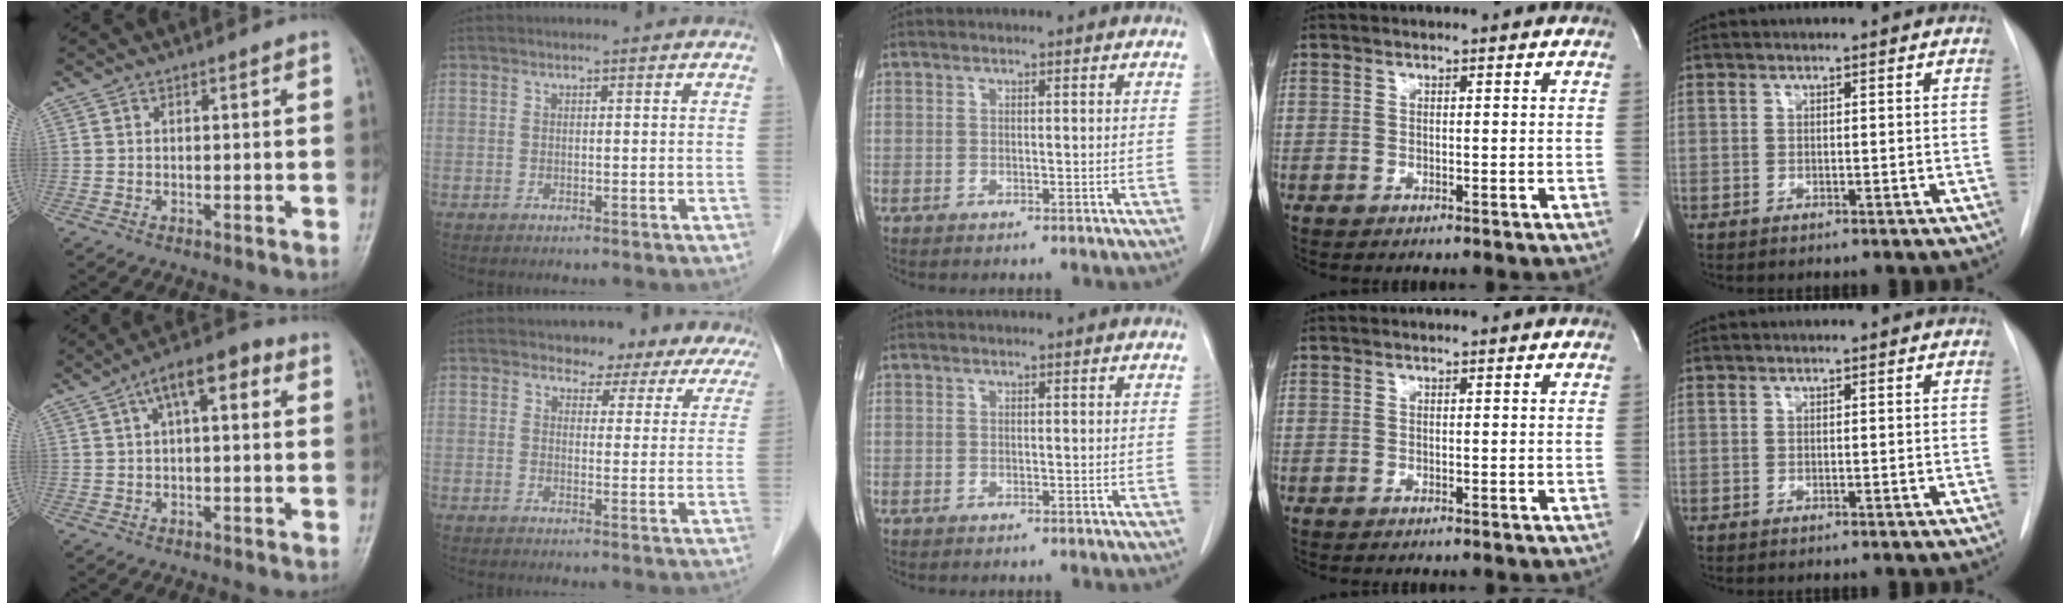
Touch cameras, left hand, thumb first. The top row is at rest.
{"thumb": {"total": 8.5, "force": [2.7, 3.7, 7.1], "torque": [-0.103, 0.030, 0.032]}, "index": {"total": 10.9, "force": [10.0, 3.9, 1.9], "torque": [0.006, -0.010, 0.087]}}